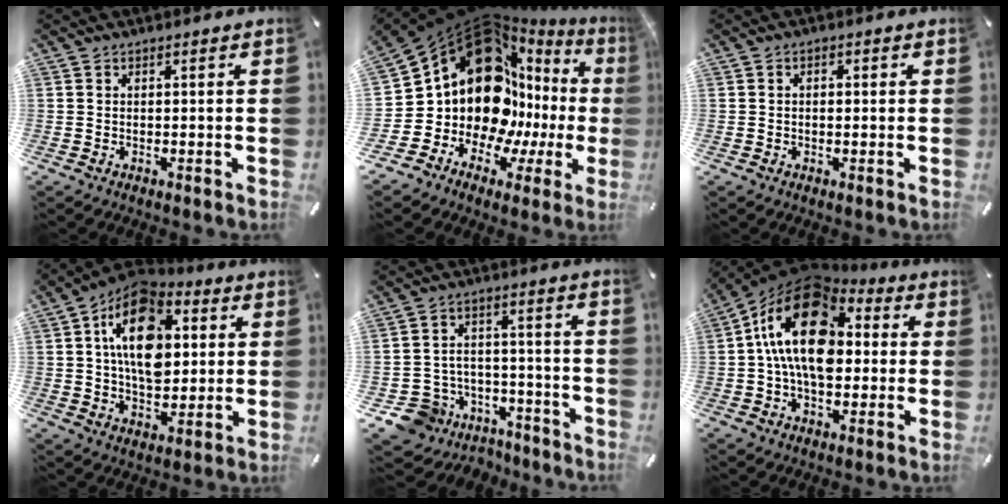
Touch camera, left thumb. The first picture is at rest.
{"total": 21.8, "force": [5.6, 15.6, 14.1], "torque": [-0.229, -0.100, 0.122]}
{"total": 1.4, "force": [-0.1, 1.0, 0.9], "torque": [-0.011, 0.002, -0.005]}
{"total": 17.4, "force": [4.0, 11.4, 12.6], "torque": [-0.221, -0.003, 0.071]}
{"total": 9.1, "force": [-5.0, 7.4, 1.8], "torque": [-0.041, 0.031, -0.084]}
{"total": 20.6, "force": [2.5, 13.4, 15.5], "torque": [-0.295, -0.001, 0.034]}